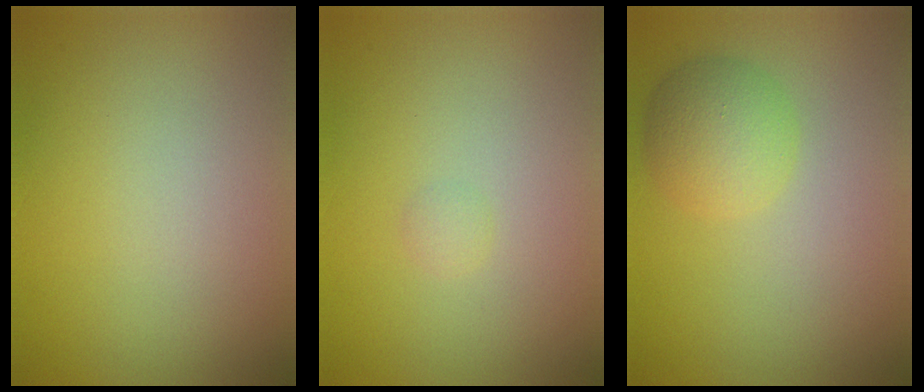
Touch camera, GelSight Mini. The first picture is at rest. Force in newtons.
{"total": 0.6, "press": 0.6, "slide": 0.0}
{"total": 3.2, "press": 3.2, "slide": 0.2}